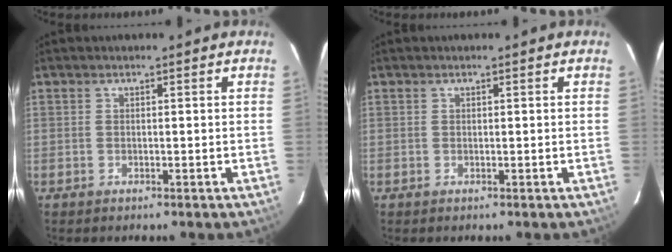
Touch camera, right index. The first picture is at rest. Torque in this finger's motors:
{"motor_torque": [0.12, 0.09, -0.01, -0.01]}